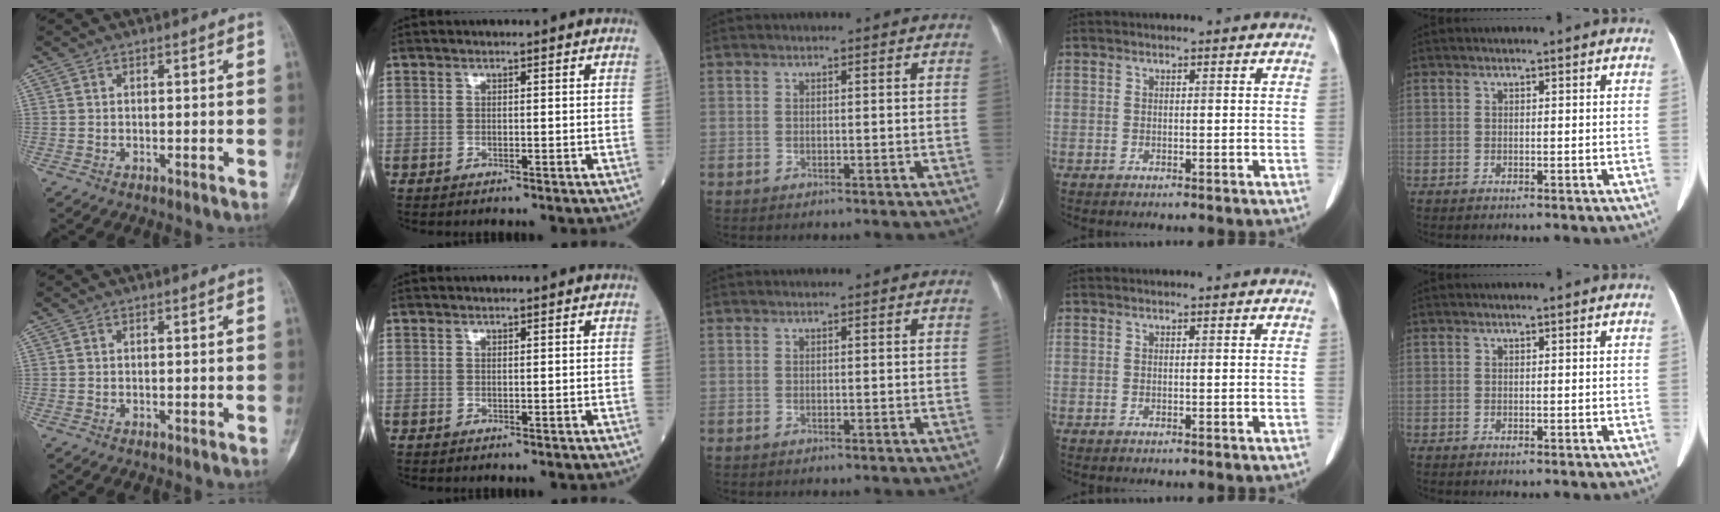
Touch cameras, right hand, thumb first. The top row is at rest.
{}